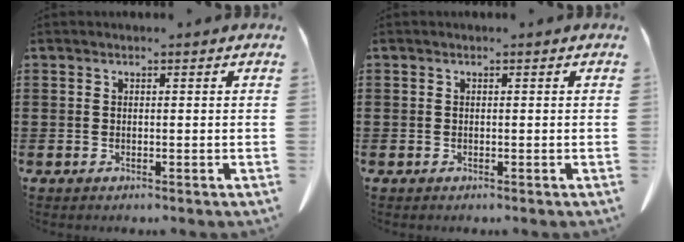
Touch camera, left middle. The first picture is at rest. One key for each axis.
{"total": 0.0}